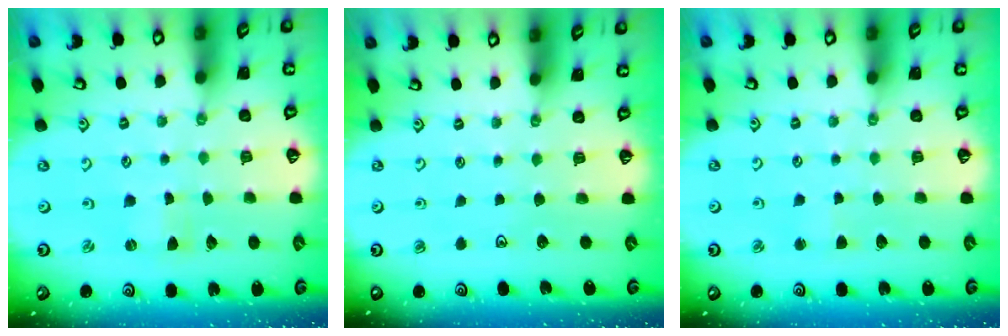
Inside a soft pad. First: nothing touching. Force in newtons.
{"total": 0.0}
{"total": 1.6, "press": 1.5, "slide": 0.3}